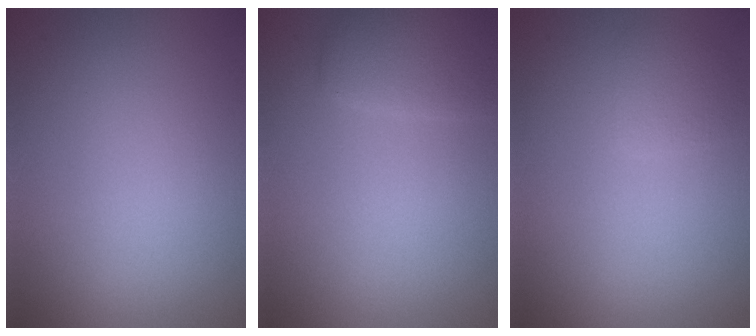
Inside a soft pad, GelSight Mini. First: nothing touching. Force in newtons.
{"total": 2.4, "press": 2.4, "slide": 0.1}
{"total": 1.6, "press": 1.6, "slide": 0.1}